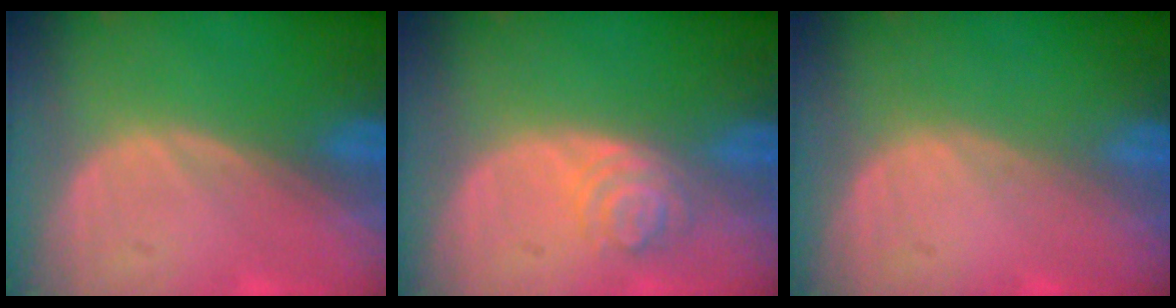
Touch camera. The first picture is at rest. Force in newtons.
{"total": 3.9, "press": 3.7, "slide": 1.3}
{"total": 0.0}